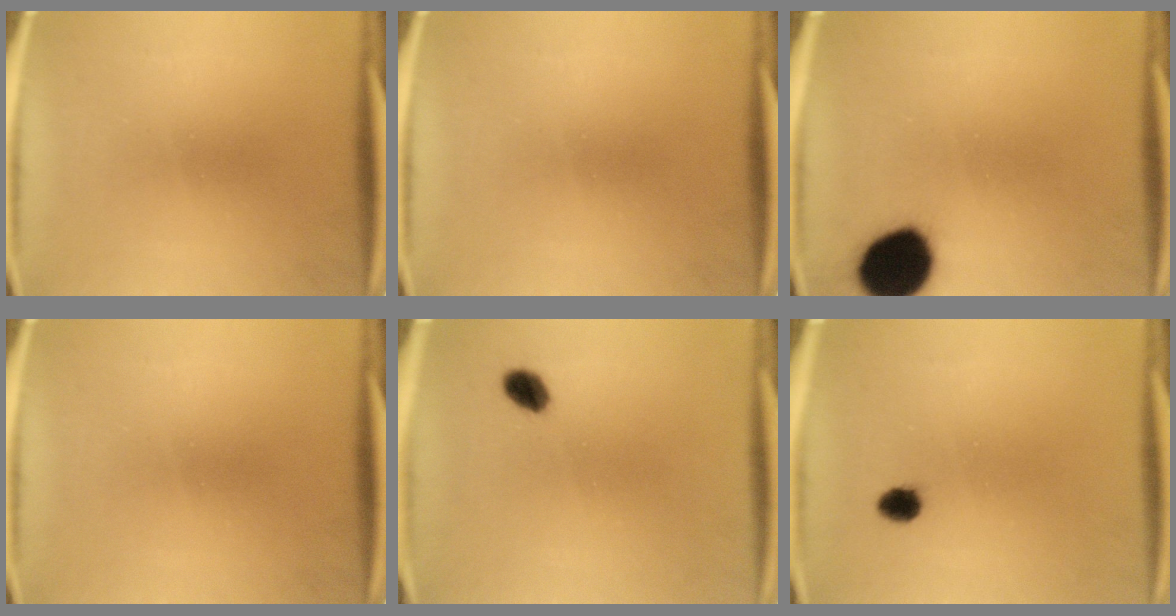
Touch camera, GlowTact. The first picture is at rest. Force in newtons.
{"total": 0.0}
{"total": 15.3}
{"total": 0.0}
{"total": 3.6}
{"total": 2.5}